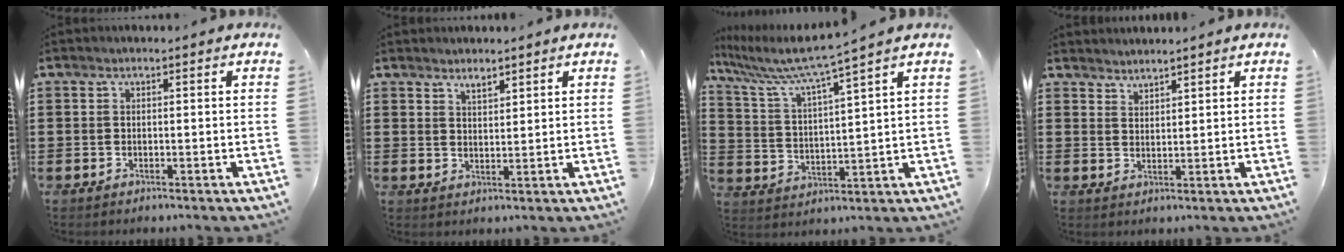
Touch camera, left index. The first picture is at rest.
{"total": 2.1, "force": [1.9, 0.5, 0.7], "torque": [-0.017, 0.001, 0.037]}
{"total": 6.8, "force": [5.6, -0.6, 3.8], "torque": [-0.099, -0.040, 0.089]}
{"total": 2.1, "force": [2.0, -0.2, -0.6], "torque": [0.007, -0.002, 0.040]}